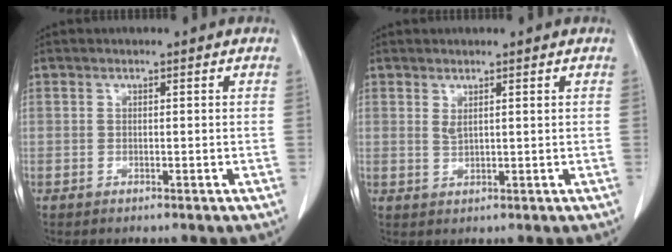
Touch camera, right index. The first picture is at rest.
{"total": 1.6, "force": [0.9, 0.3, 1.2], "torque": [-0.028, 0.000, 0.024]}